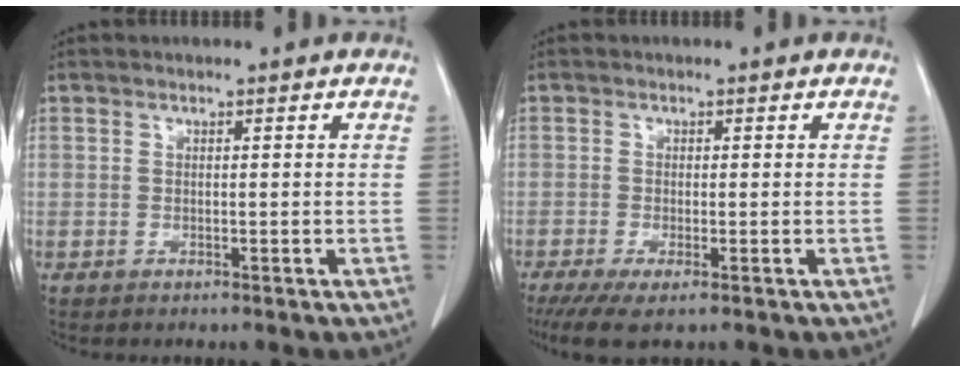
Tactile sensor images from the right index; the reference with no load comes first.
{"total": 4.2, "force": [-2.6, 0.9, 3.2], "torque": [-0.056, -0.013, -0.043]}